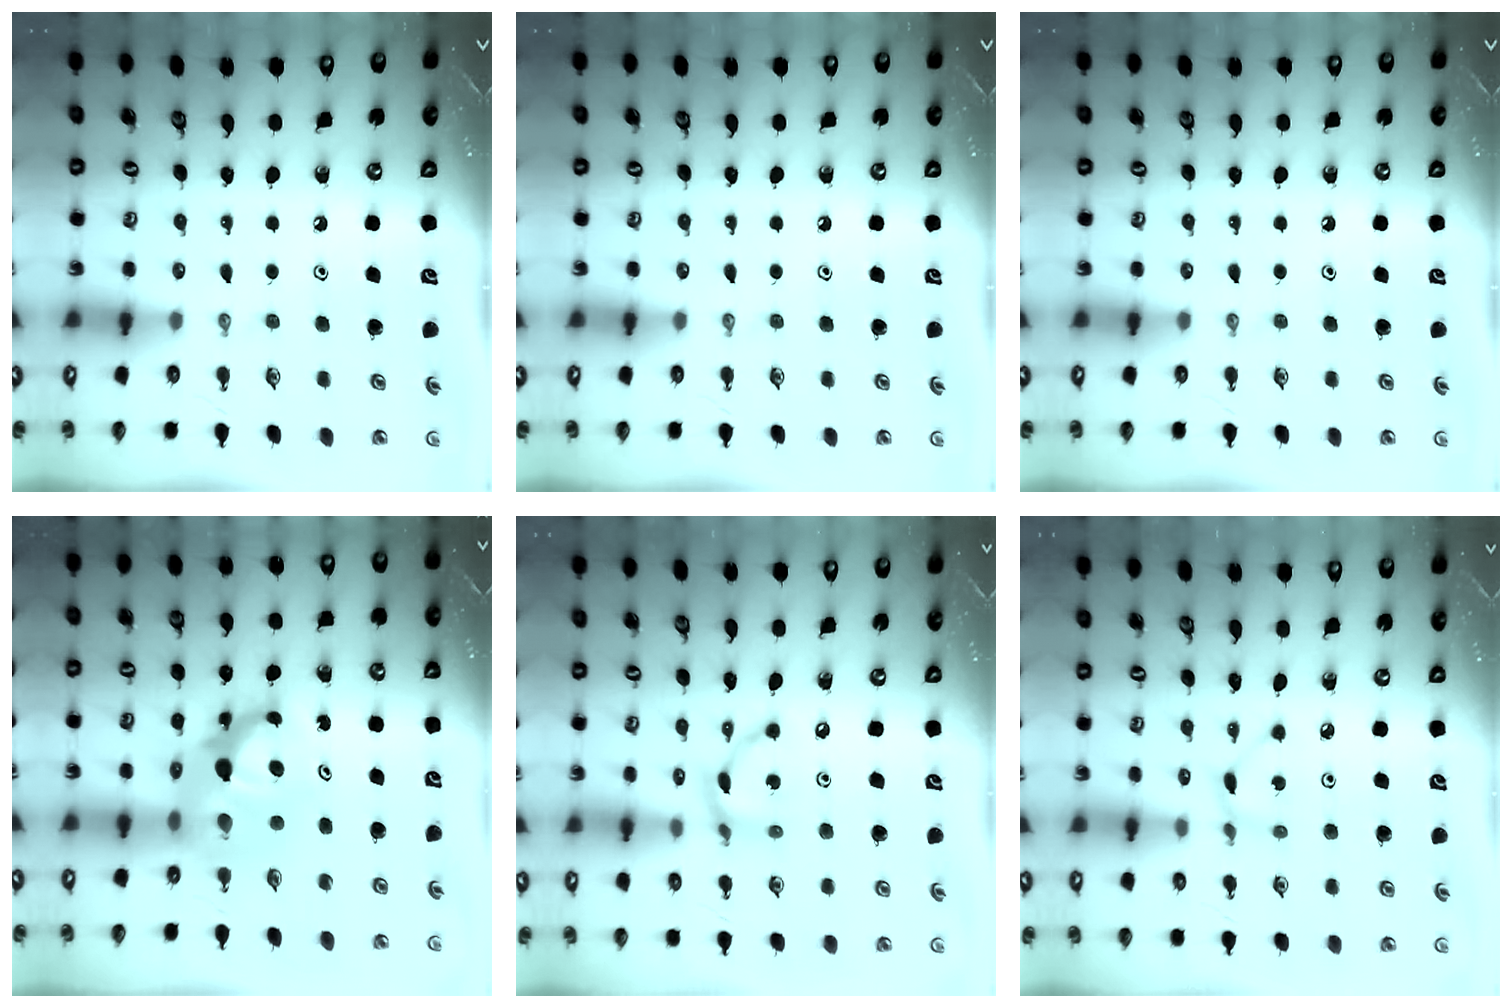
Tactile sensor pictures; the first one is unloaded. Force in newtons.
{"total": 0.0}
{"total": 0.0}
{"total": 9.5, "press": 9.5, "slide": 0.7}
{"total": 10.4, "press": 10.3, "slide": 0.6}
{"total": 3.6, "press": 3.5, "slide": 0.3}